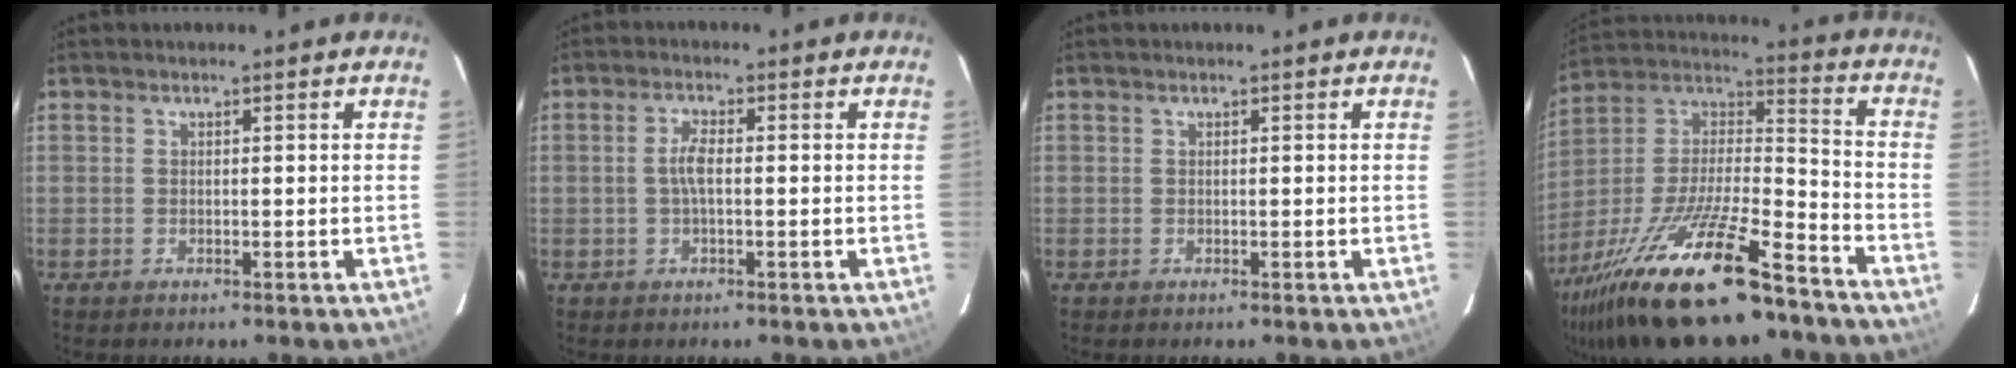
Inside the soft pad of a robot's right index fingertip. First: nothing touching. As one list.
[{"total": 3.0, "force": [-0.3, 0.8, 2.8], "torque": [-0.059, 0.005, -0.004]}, {"total": 0.0}, {"total": 27.6, "force": [-19.0, 7.7, 18.5], "torque": [-0.352, -0.030, -0.313]}]